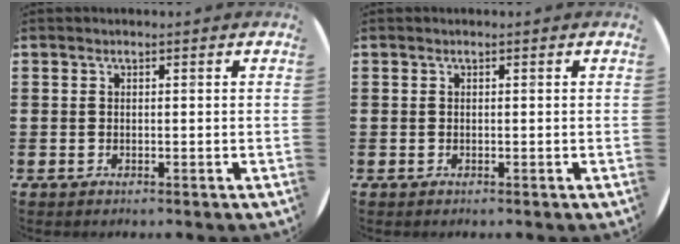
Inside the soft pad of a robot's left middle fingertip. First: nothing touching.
{"total": 0.0}